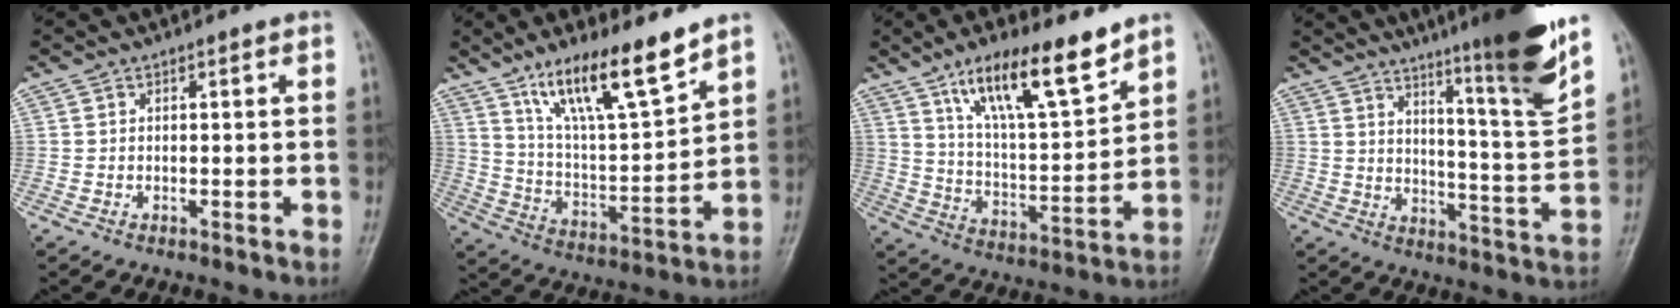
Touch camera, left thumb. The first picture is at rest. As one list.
[{"total": 15.6, "force": [11.0, 3.2, 10.6], "torque": [-0.168, -0.063, 0.207]}, {"total": 16.1, "force": [10.8, 4.3, 11.2], "torque": [-0.169, -0.057, 0.198]}, {"total": 17.0, "force": [11.1, 0.9, 12.9], "torque": [-0.169, -0.070, 0.168]}]